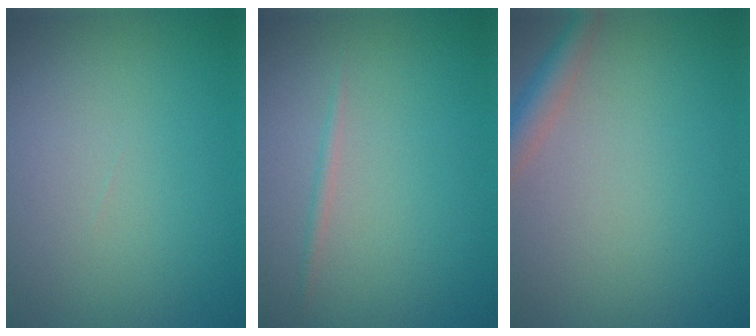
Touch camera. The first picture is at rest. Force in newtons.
{"total": 0.6, "press": 0.6, "slide": 0.0}
{"total": 2.9, "press": 2.9, "slide": 0.1}